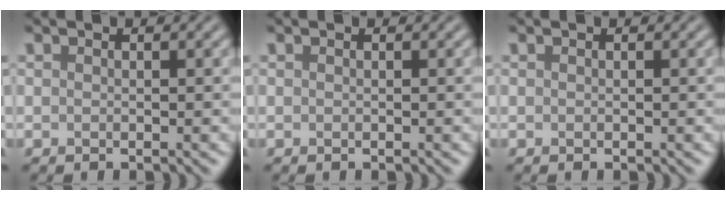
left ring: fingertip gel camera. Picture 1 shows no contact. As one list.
[{"total": 0.0}, {"total": 0.0}]